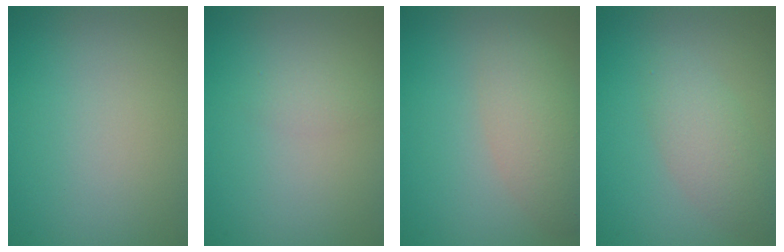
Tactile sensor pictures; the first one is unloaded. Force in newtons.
{"total": 1.0, "press": 1.0, "slide": 0.2}
{"total": 3.8, "press": 3.8, "slide": 0.3}
{"total": 2.9, "press": 2.9, "slide": 0.1}